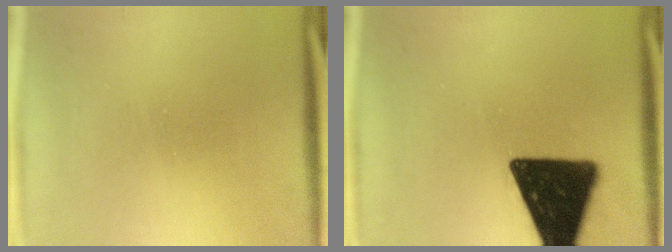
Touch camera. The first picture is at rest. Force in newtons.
{"total": 17.3}